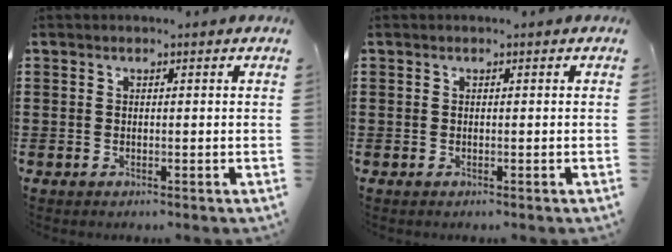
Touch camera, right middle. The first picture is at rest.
{"total": 0.0}